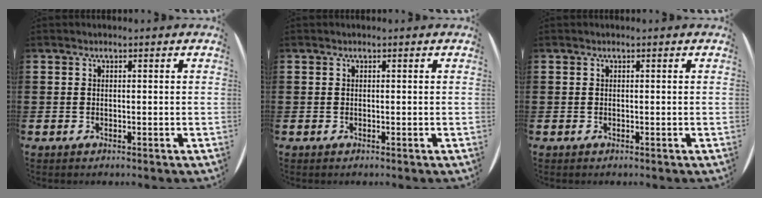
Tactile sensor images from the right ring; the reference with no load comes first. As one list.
[{"total": 0.0}, {"total": 0.0}]